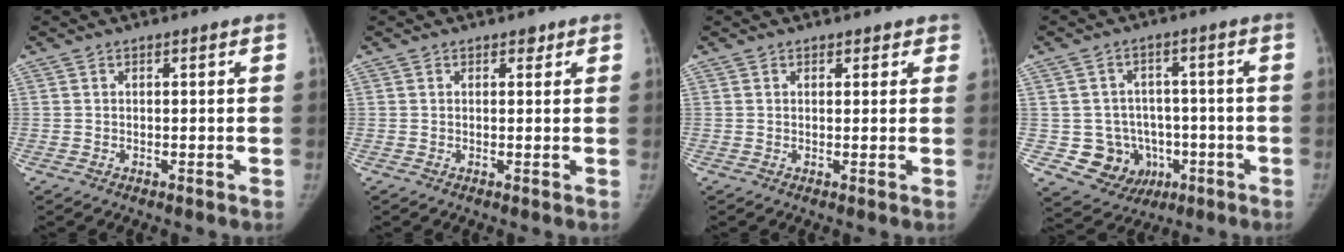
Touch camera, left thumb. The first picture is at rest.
{"total": 1.1, "force": [0.7, 0.7, 0.4], "torque": [0.003, -0.004, 0.008]}
{"total": 2.0, "force": [1.4, 1.3, 0.5], "torque": [0.018, -0.006, 0.012]}
{"total": 10.2, "force": [-2.6, 9.4, 3.0], "torque": [-0.018, 0.024, -0.023]}